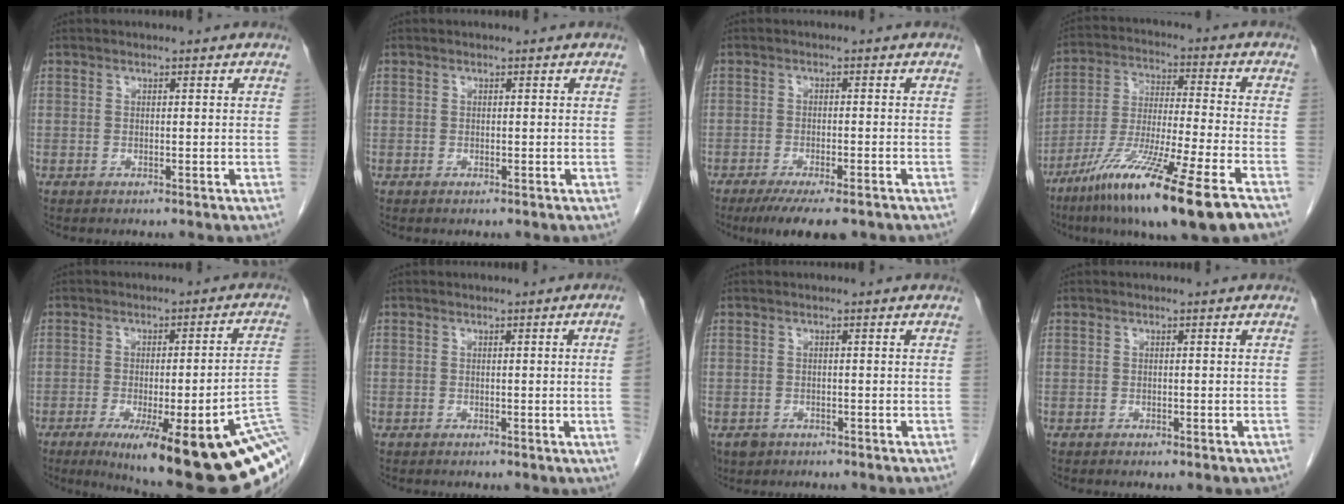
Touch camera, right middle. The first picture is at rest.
{"total": 0.0}
{"total": 8.8, "force": [-6.6, 2.1, 5.5], "torque": [-0.078, -0.014, -0.098]}
{"total": 18.9, "force": [-11.6, 0.0, 14.9], "torque": [-0.262, -0.058, -0.208]}
{"total": 24.8, "force": [-11.8, 3.4, 21.6], "torque": [-0.189, -0.017, -0.153]}
{"total": 2.6, "force": [-0.3, -1.0, 2.4], "torque": [-0.031, -0.003, -0.004]}
{"total": 2.7, "force": [-1.7, 2.1, 0.5], "torque": [-0.010, 0.002, -0.026]}
{"total": 1.3, "force": [-0.8, 0.5, 0.9], "torque": [-0.014, -0.002, -0.007]}